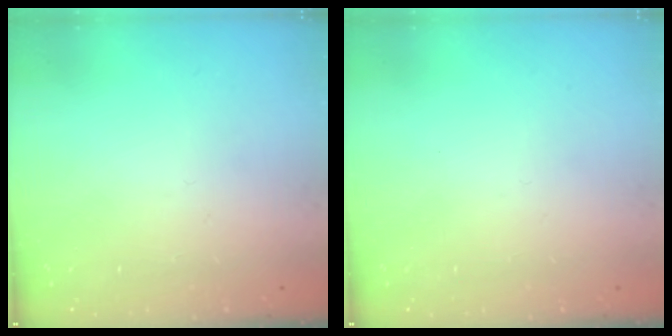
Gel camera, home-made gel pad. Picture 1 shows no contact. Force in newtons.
{"total": 0.0}